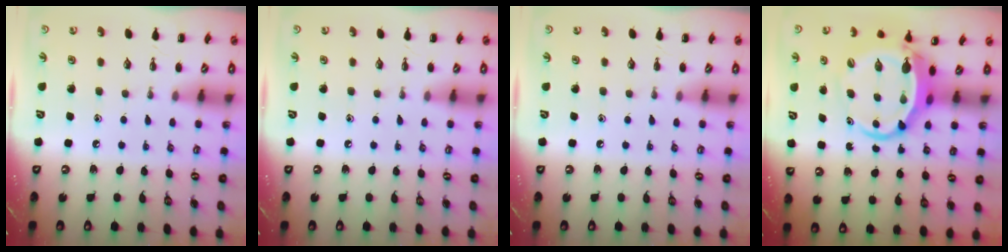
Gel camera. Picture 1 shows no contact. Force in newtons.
{"total": 0.0}
{"total": 0.0}
{"total": 7.5, "press": 7.4, "slide": 1.7}